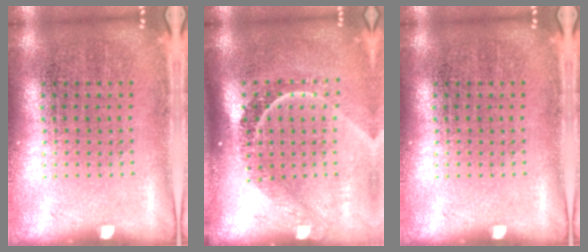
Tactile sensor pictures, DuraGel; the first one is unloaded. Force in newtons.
{"total": 2.2, "press": 1.6, "slide": 1.5}
{"total": 0.0}